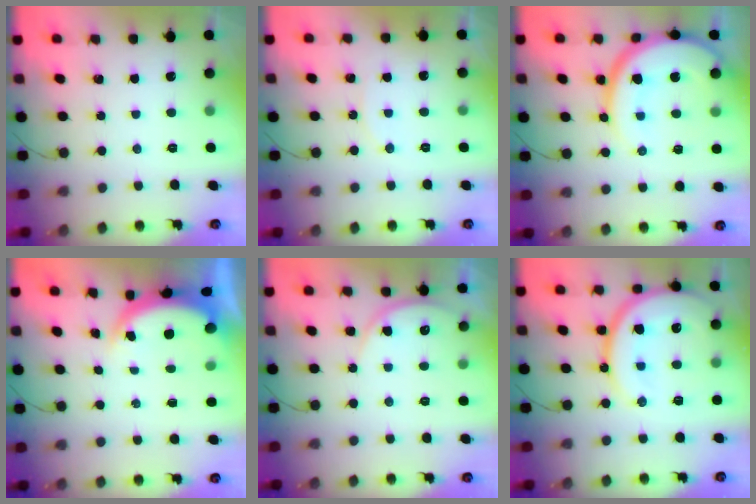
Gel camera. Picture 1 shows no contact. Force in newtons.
{"total": 4.6, "press": 4.5, "slide": 0.5}
{"total": 16.3, "press": 16.2, "slide": 1.3}
{"total": 4.7, "press": 4.6, "slide": 0.9}
{"total": 6.6, "press": 6.6, "slide": 0.6}
{"total": 17.1, "press": 17.0, "slide": 1.9}